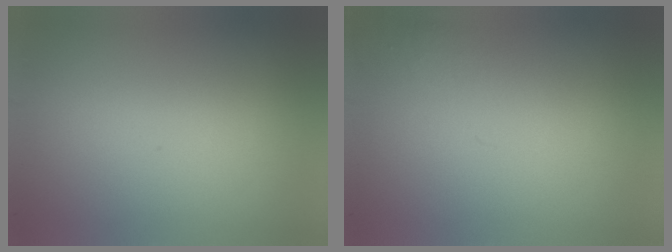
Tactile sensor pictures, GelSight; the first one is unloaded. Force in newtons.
{"total": 1.0}